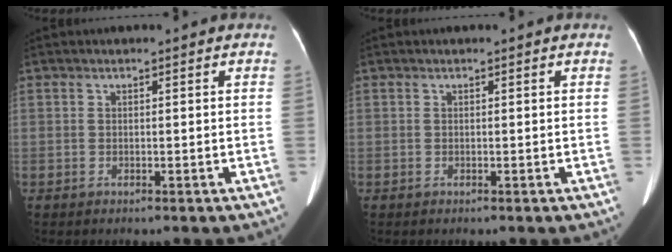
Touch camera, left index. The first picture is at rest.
{"total": 0.0}